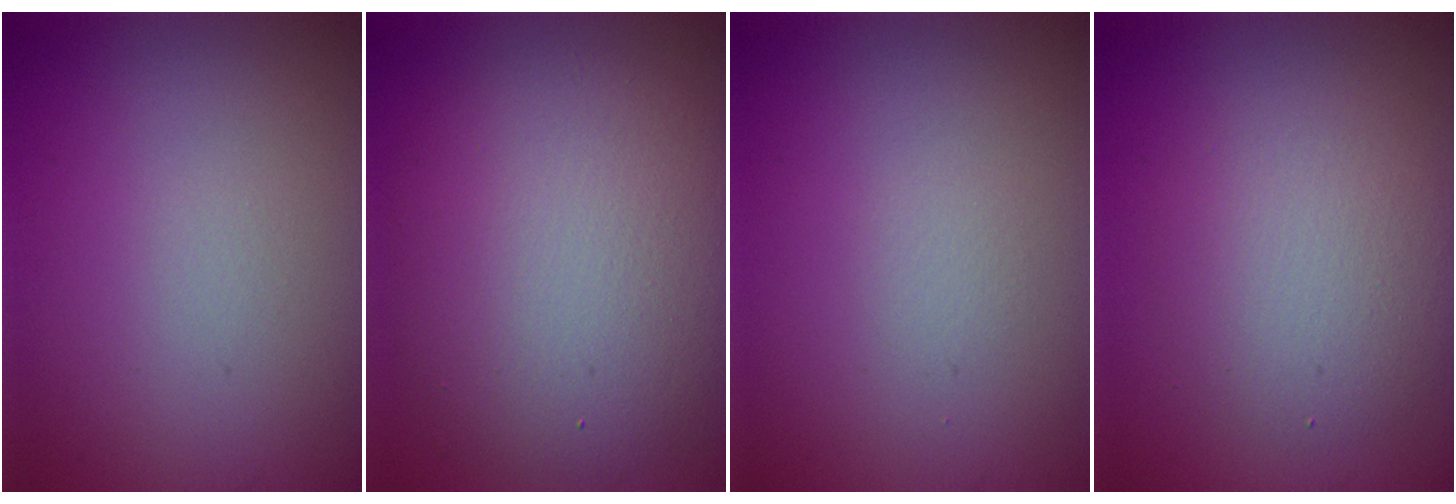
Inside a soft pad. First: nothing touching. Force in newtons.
{"total": 9.9, "press": 9.9, "slide": 0.7}
{"total": 0.6, "press": 0.6, "slide": 0.1}
{"total": 3.9, "press": 3.9, "slide": 0.2}